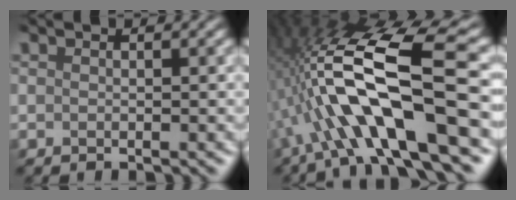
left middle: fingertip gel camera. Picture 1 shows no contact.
{"total": 13.6, "force": [-1.8, 3.7, 12.9], "torque": [-0.243, 0.028, -0.031]}